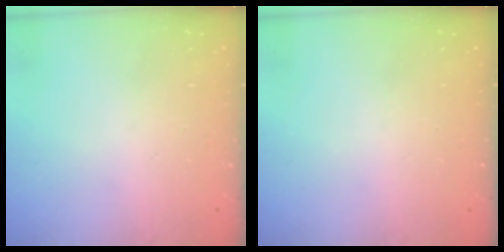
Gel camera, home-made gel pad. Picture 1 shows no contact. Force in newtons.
{"total": 0.0}